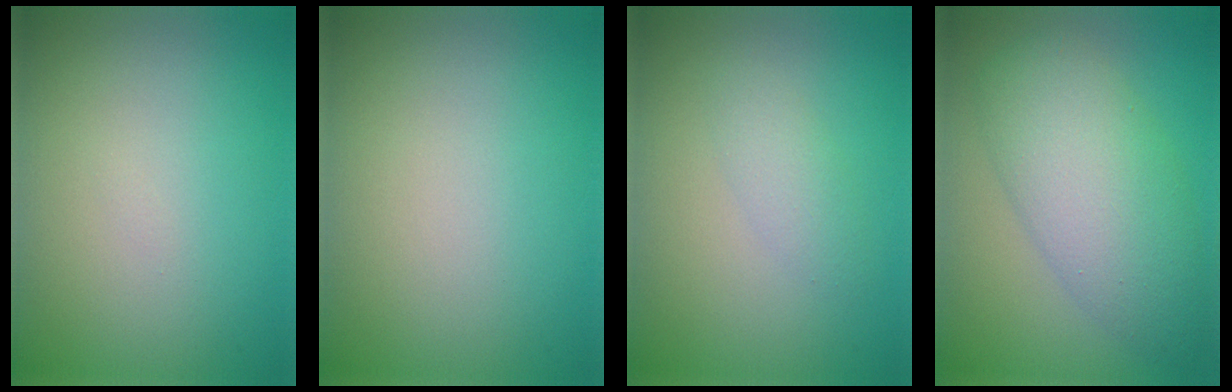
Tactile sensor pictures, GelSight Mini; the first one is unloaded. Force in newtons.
{"total": 0.0}
{"total": 1.7, "press": 1.7, "slide": 0.0}
{"total": 7.4, "press": 7.4, "slide": 0.1}